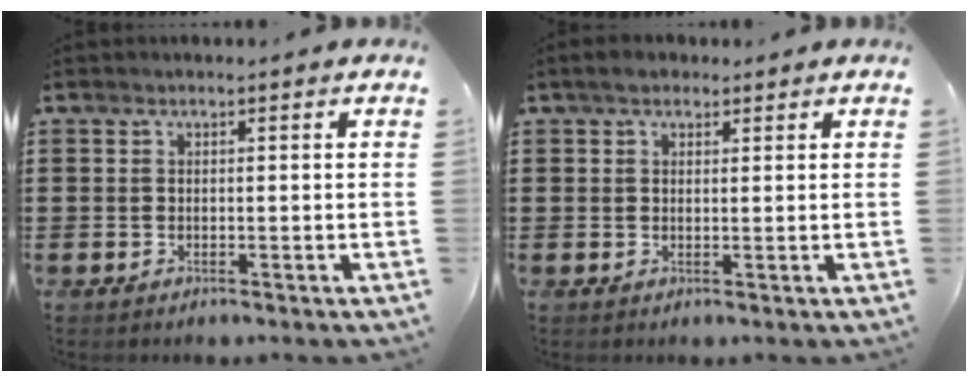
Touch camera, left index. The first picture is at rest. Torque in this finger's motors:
{"motor_torque": [0.36, -0.42, 0.08, 0.01]}